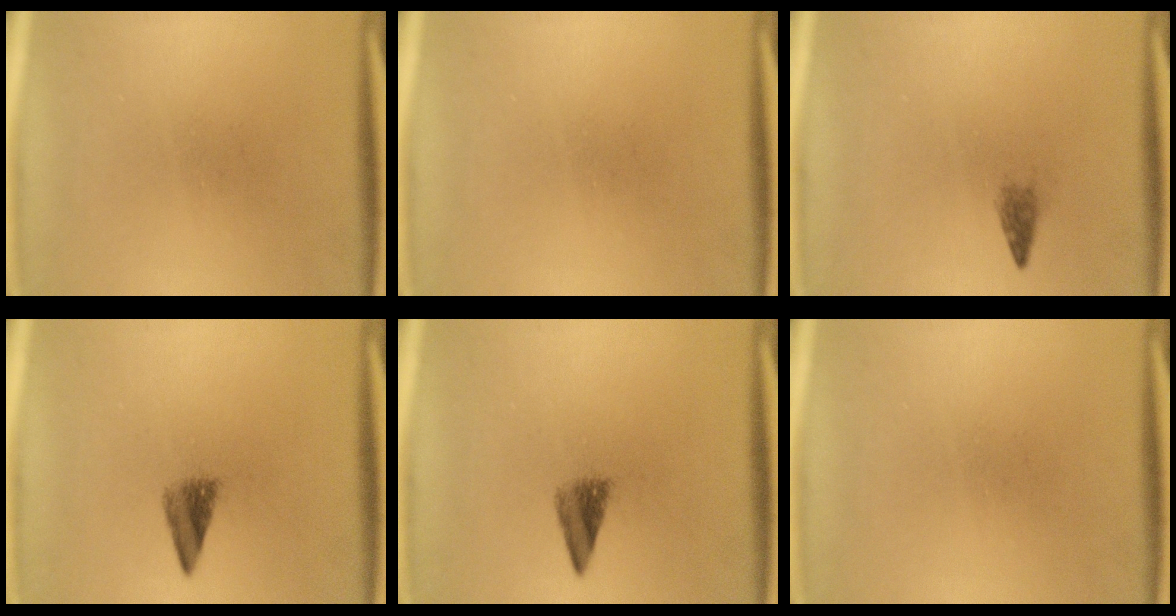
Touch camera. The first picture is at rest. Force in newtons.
{"total": 0.0}
{"total": 1.3}
{"total": 2.9}
{"total": 2.9}
{"total": 0.0}